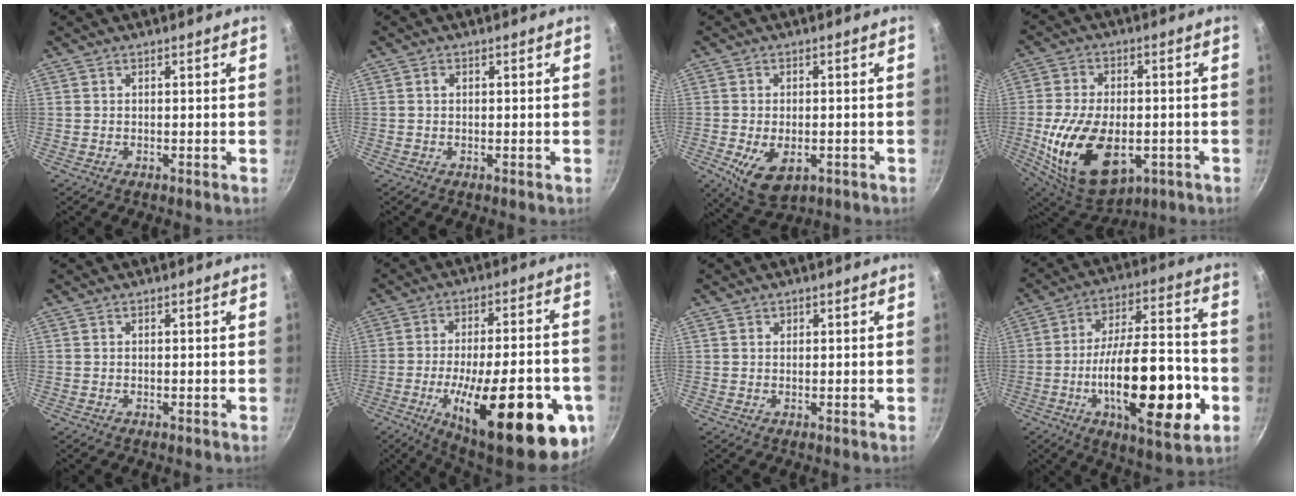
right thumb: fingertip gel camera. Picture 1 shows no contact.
{"total": 0.6, "force": [0.1, 0.5, 0.4], "torque": [-0.005, 0.004, 0.003]}
{"total": 8.4, "force": [-2.6, 4.9, 6.3], "torque": [-0.105, -0.009, -0.032]}
{"total": 20.2, "force": [-4.4, 12.4, 15.3], "torque": [-0.272, 0.001, -0.057]}
{"total": 0.0}
{"total": 29.4, "force": [-10.2, 10.0, 25.7], "torque": [-0.335, 0.009, -0.141]}
{"total": 0.7, "force": [0.4, 0.6, 0.1], "torque": [0.003, 0.002, 0.004]}
{"total": 24.7, "force": [-6.8, 9.1, 22.0], "torque": [-0.324, 0.033, -0.102]}